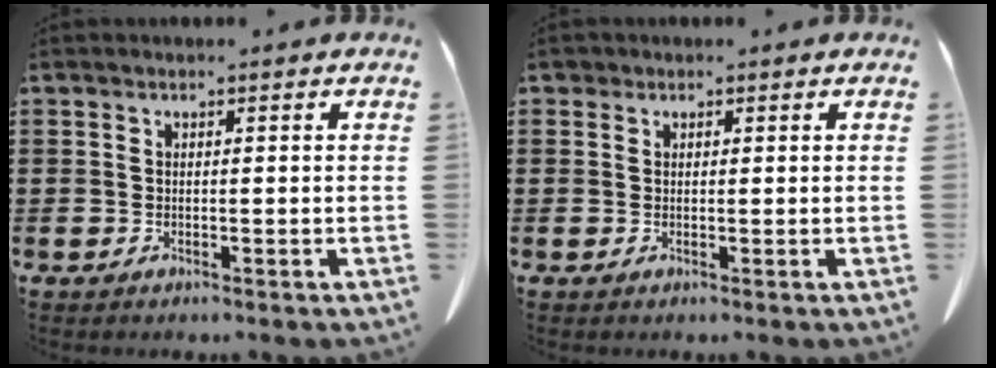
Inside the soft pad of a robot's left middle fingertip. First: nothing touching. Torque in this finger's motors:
{"motor_torque": [-0.21, 0.15, 0.00, 0.00]}